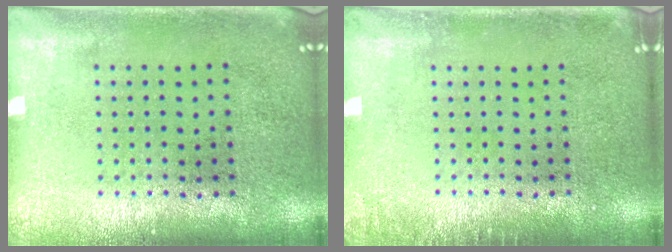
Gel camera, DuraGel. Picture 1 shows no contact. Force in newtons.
{"total": 1.1, "press": 1.1, "slide": 0.2}